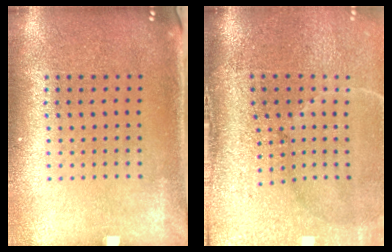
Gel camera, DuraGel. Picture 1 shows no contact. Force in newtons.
{"total": 4.8, "press": 4.0, "slide": 2.7}